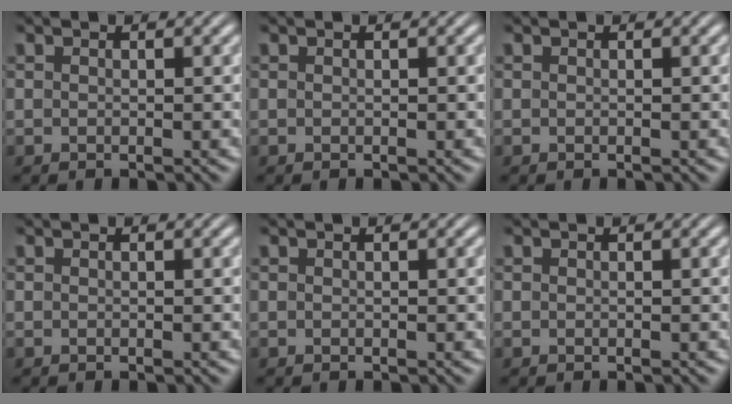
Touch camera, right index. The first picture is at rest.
{"total": 0.0}
{"total": 0.0}
{"total": 0.0}
{"total": 0.0}
{"total": 0.0}